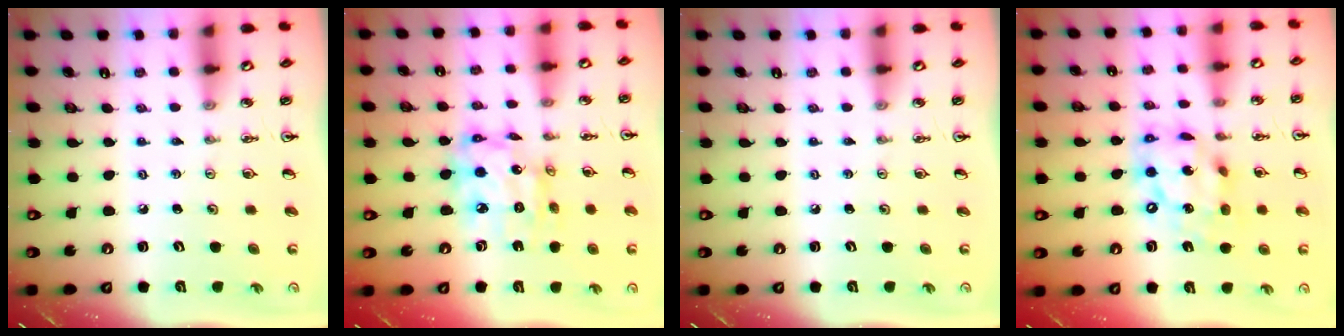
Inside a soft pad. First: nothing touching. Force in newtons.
{"total": 12.9, "press": 12.8, "slide": 1.7}
{"total": 0.0}
{"total": 14.9, "press": 14.8, "slide": 1.4}